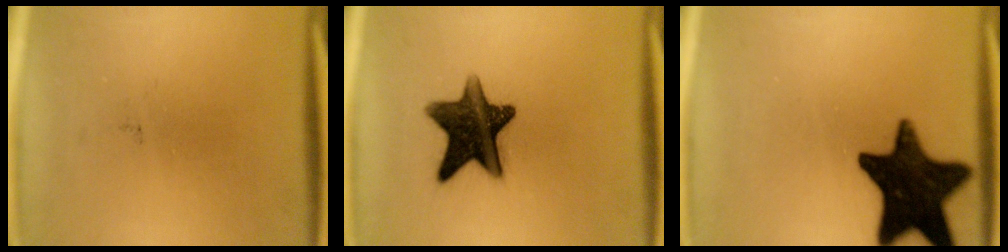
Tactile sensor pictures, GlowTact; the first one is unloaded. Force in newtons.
{"total": 13.5}
{"total": 18.1}